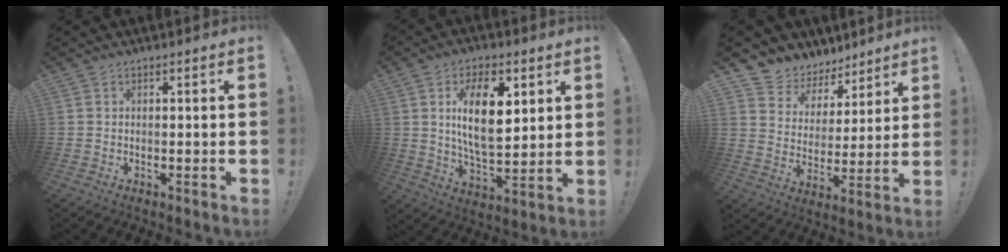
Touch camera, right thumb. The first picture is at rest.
{"total": 16.0, "force": [4.4, 7.7, 13.3], "torque": [-0.240, -0.009, 0.068]}
{"total": 7.8, "force": [5.5, 5.5, 0.7], "torque": [-0.015, -0.055, 0.108]}